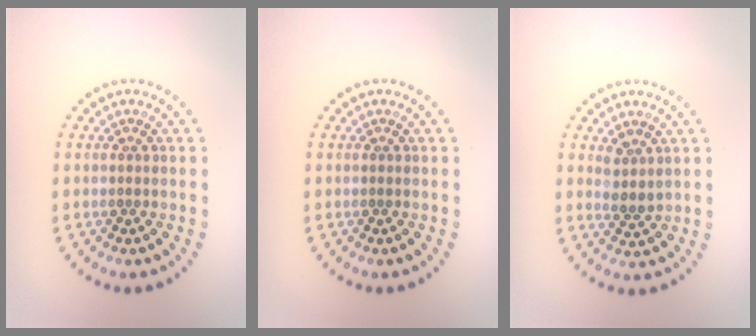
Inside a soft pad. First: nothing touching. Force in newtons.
{"total": 0.0}
{"total": 1.8, "press": 1.5, "slide": 1.1}